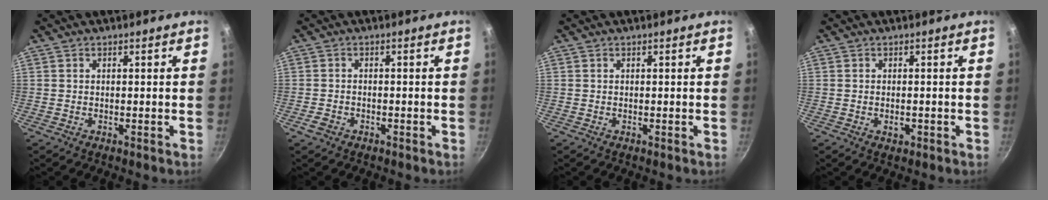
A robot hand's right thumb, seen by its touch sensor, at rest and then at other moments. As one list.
[{"total": 2.3, "force": [-1.3, 1.6, 1.0], "torque": [-0.021, 0.015, -0.024]}, {"total": 0.0}, {"total": 1.7, "force": [-0.6, 1.1, 1.2], "torque": [-0.018, 0.001, -0.009]}]